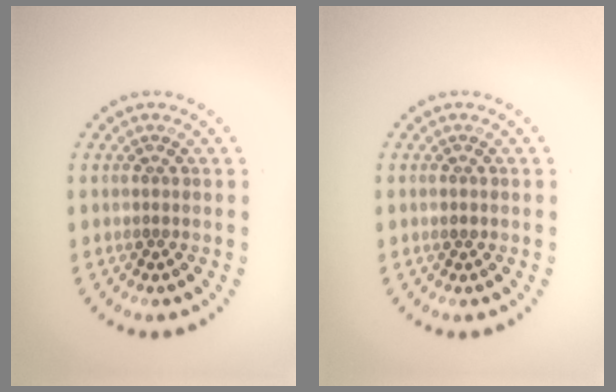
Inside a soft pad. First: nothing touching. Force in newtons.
{"total": 0.6, "press": 0.6, "slide": 0.1}